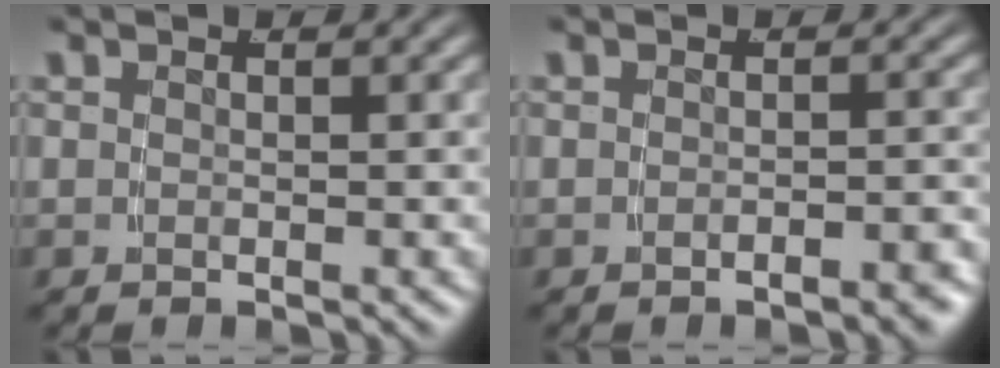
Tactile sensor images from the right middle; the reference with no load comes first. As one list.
[{"total": 1.7, "force": [-1.6, -0.1, 0.7], "torque": [-0.007, 0.006, -0.028]}]